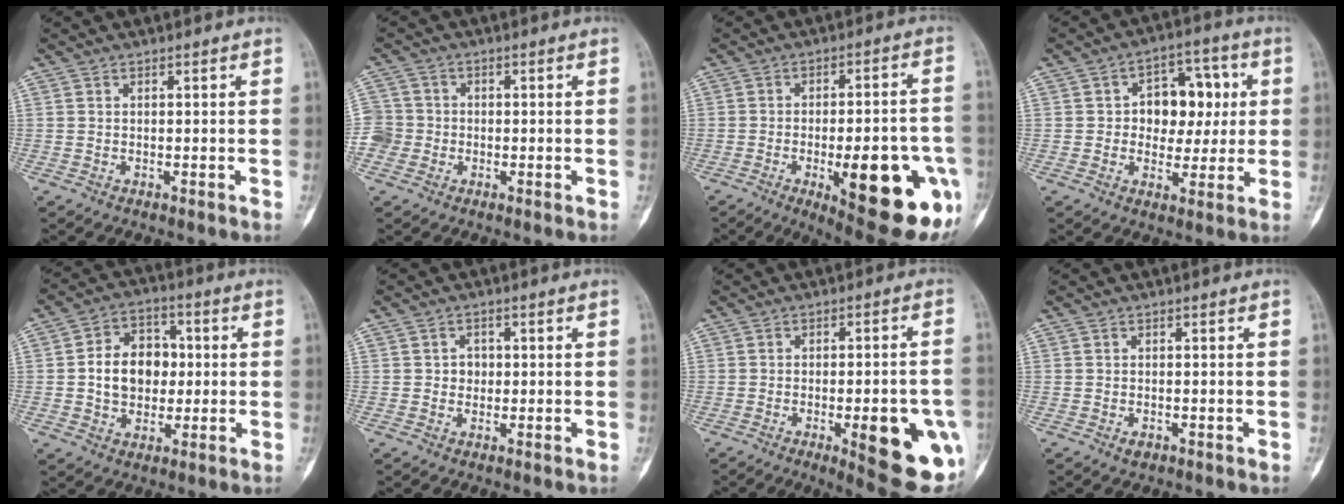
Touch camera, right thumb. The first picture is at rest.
{"total": 5.4, "force": [-1.3, 5.2, 1.0], "torque": [-0.013, 0.013, -0.029]}
{"total": 22.0, "force": [-7.5, 7.0, 19.5], "torque": [-0.203, 0.010, -0.081]}
{"total": 11.6, "force": [1.4, 8.3, 8.1], "torque": [-0.058, 0.017, 0.019]}
{"total": 11.2, "force": [0.3, 8.6, 7.2], "torque": [-0.080, 0.019, 0.002]}
{"total": 2.3, "force": [0.1, 2.1, 1.0], "torque": [0.003, 0.006, -0.002]}
{"total": 15.9, "force": [-5.0, 4.4, 14.5], "torque": [-0.131, 0.009, -0.047]}
{"total": 1.3, "force": [-0.6, 0.7, 0.8], "torque": [-0.012, 0.001, -0.009]}